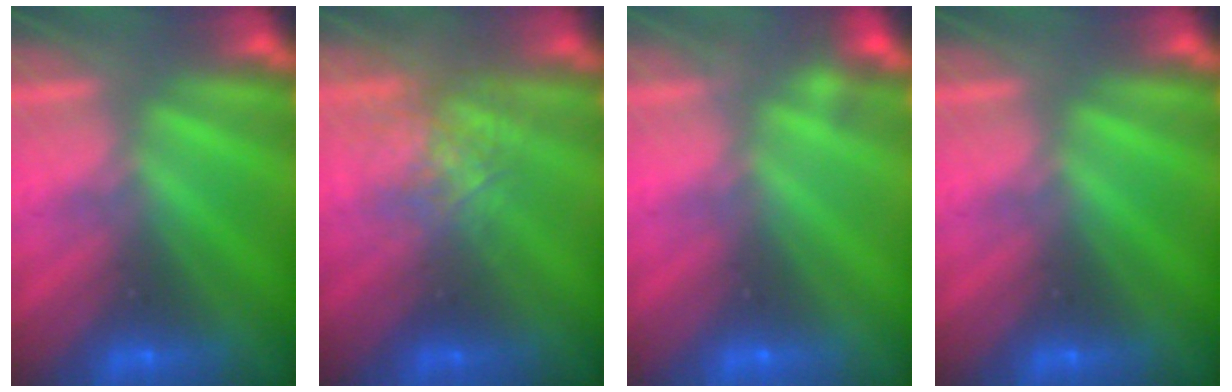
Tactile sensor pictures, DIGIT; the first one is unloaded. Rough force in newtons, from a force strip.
{"total": 2.7}
{"total": 2.1}
{"total": 0.0}